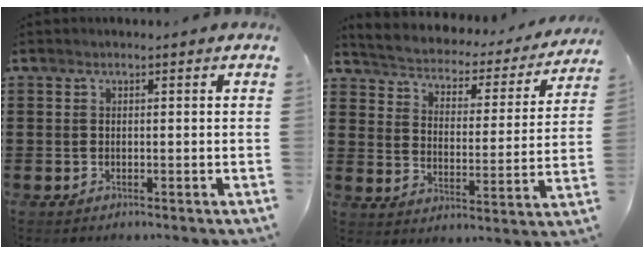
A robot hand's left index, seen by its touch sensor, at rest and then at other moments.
{"total": 2.3, "force": [2.2, 0.5, 0.5], "torque": [-0.029, -0.027, 0.025]}